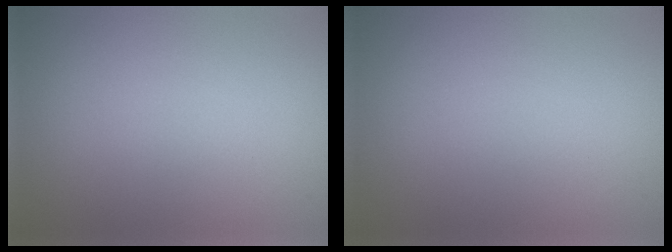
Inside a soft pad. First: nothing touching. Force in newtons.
{"total": 0.0}